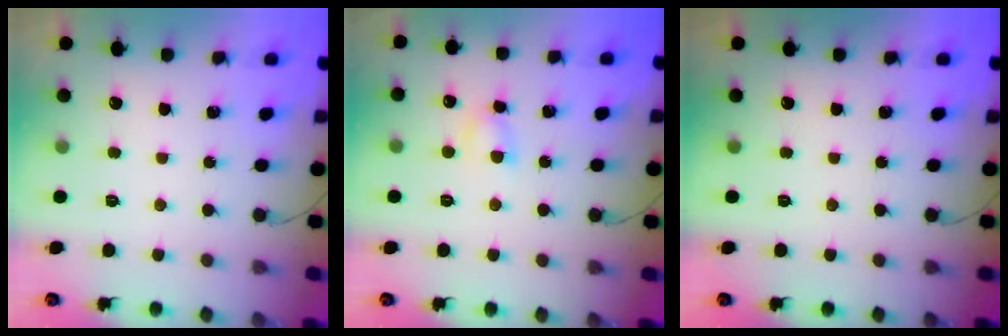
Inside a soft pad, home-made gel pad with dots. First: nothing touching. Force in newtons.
{"total": 3.3, "press": 3.0, "slide": 1.2}
{"total": 0.0}